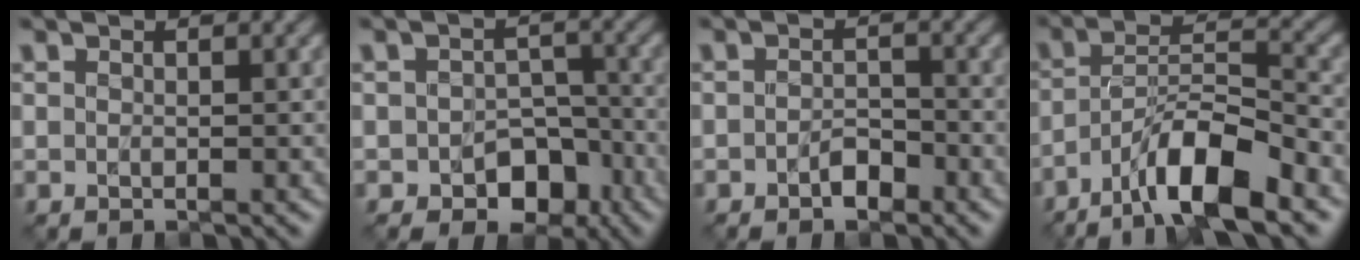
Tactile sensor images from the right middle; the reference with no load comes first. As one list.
[{"total": 4.4, "force": [-2.1, 3.1, 2.3], "torque": [-0.023, -0.003, -0.031]}, {"total": 1.8, "force": [-1.1, 0.9, 1.1], "torque": [-0.017, 0.007, -0.021]}, {"total": 8.4, "force": [-5.3, 1.9, 6.2], "torque": [-0.105, 0.015, -0.095]}]